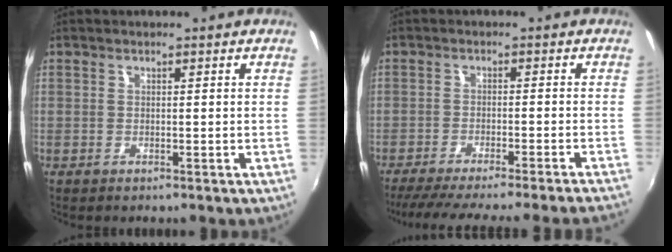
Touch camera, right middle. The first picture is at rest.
{"total": 16.3, "force": [-14.6, -1.1, 7.2], "torque": [-0.138, -0.026, -0.212]}